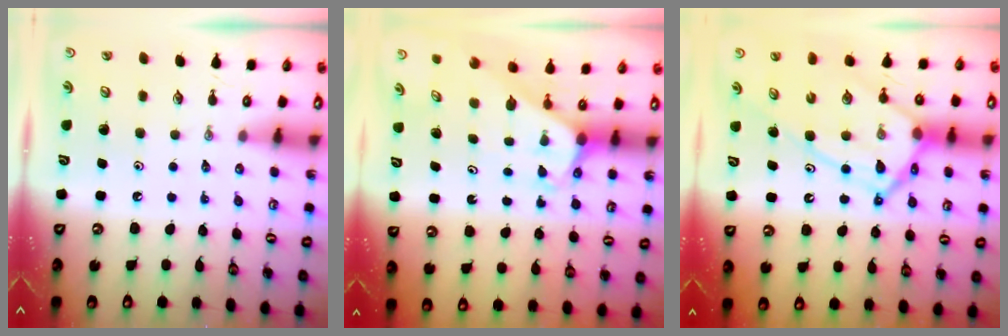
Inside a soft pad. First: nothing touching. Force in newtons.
{"total": 2.2, "press": 2.2, "slide": 0.1}
{"total": 16.1, "press": 16.1, "slide": 1.3}